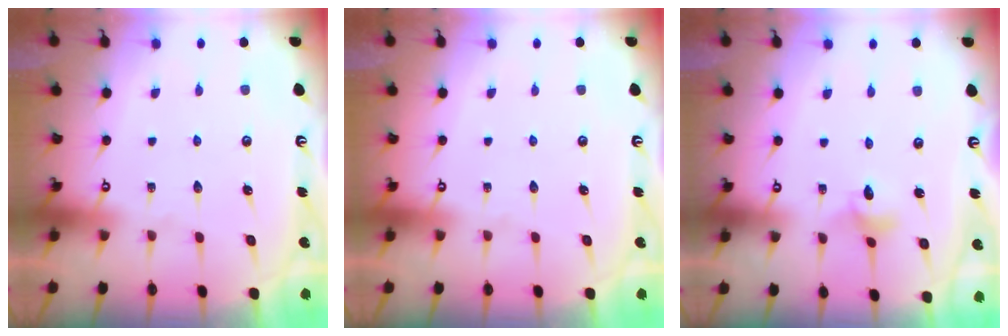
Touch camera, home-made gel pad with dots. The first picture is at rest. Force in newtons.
{"total": 0.0}
{"total": 3.4, "press": 3.4, "slide": 0.5}